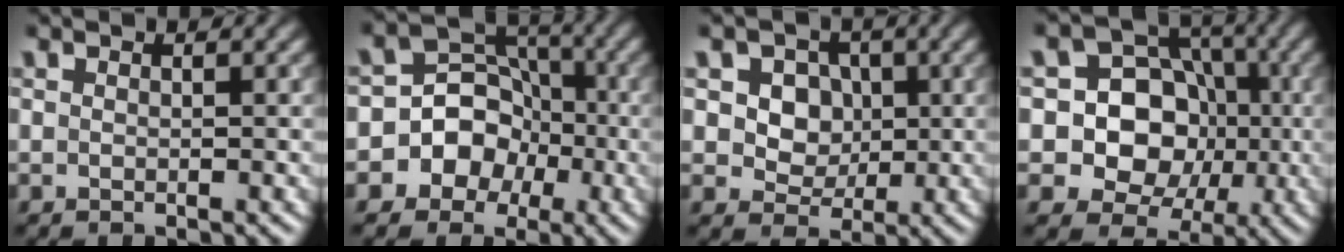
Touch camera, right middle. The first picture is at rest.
{"total": 8.7, "force": [-3.4, 7.7, 2.1], "torque": [-0.008, 0.017, -0.080]}
{"total": 6.0, "force": [1.7, 5.0, 3.0], "torque": [-0.046, 0.012, 0.021]}
{"total": 11.4, "force": [-0.9, 10.3, 4.9], "torque": [-0.086, 0.039, -0.045]}